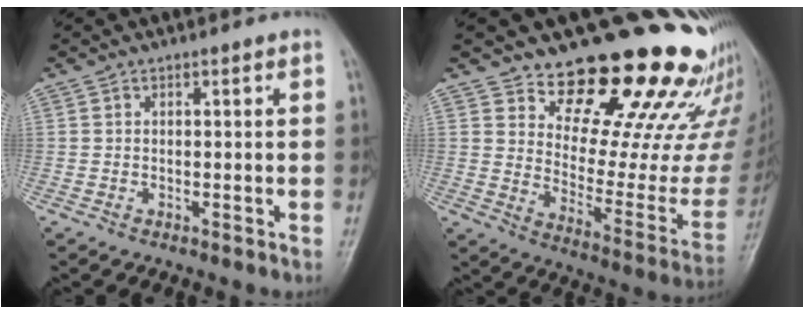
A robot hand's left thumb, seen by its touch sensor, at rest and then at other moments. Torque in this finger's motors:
{"motor_torque": [0.46, 0.36, 1.32, -1.46, -0.01]}